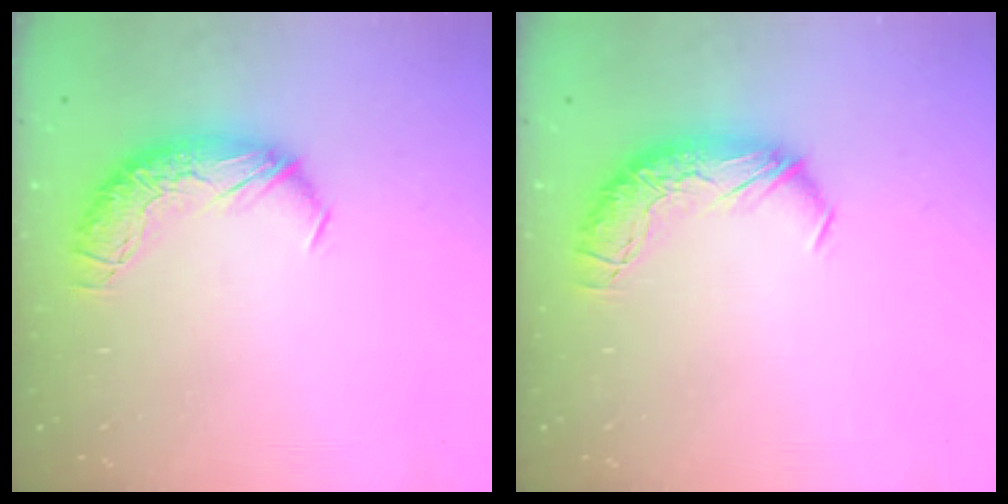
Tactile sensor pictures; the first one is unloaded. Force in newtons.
{"total": 0.0}